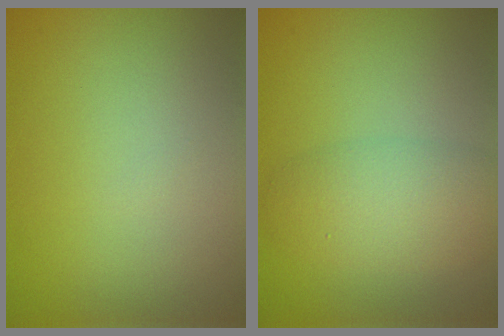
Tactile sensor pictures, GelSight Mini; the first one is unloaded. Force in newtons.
{"total": 4.3, "press": 4.2, "slide": 0.2}